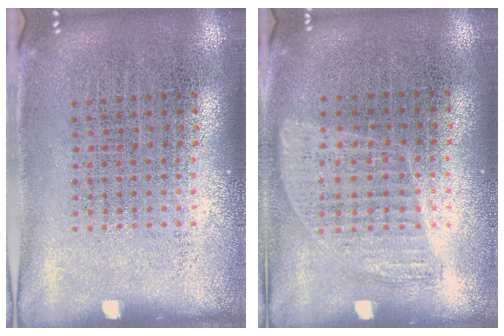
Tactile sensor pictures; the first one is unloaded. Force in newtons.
{"total": 0.9, "press": 0.8, "slide": 0.4}